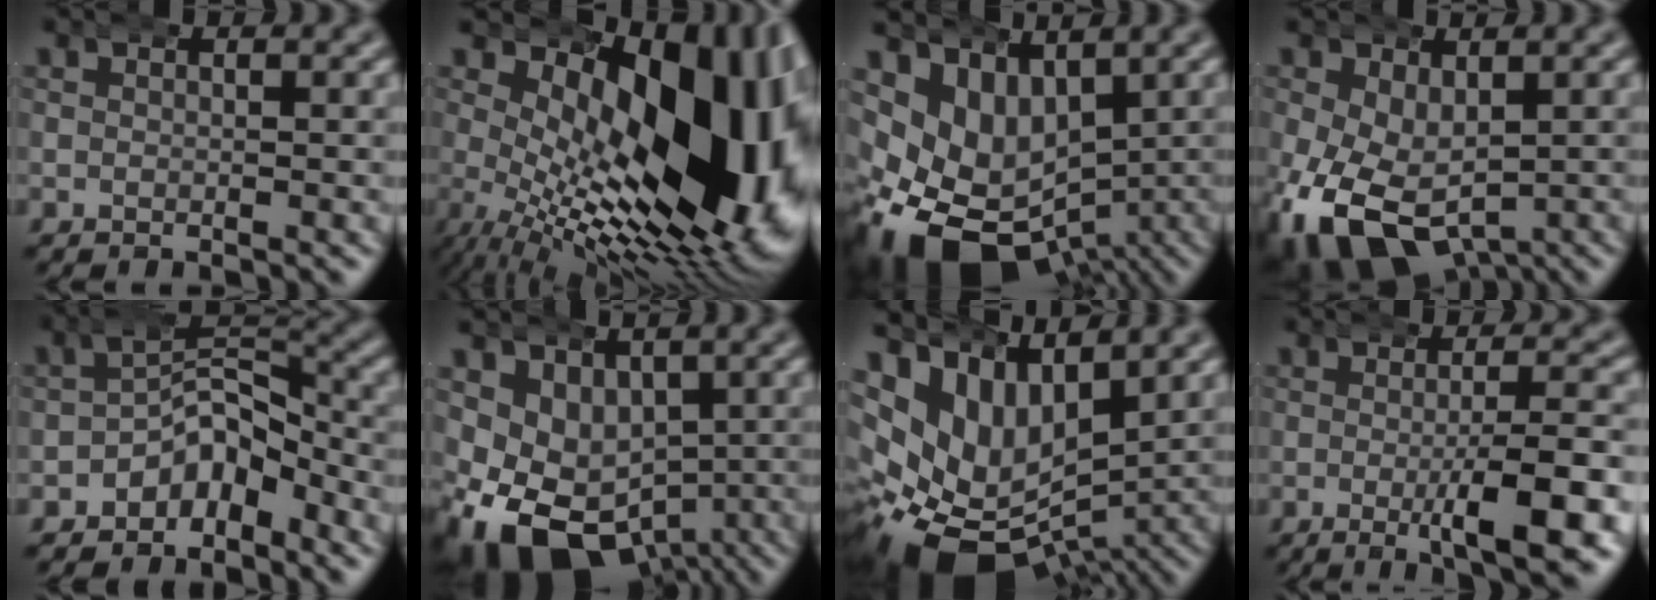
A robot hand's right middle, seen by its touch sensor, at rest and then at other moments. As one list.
[{"total": 21.2, "force": [1.5, 11.1, 18.0], "torque": [-0.240, -0.033, 0.049]}, {"total": 15.8, "force": [-4.7, 12.0, 9.0], "torque": [-0.197, -0.077, -0.052]}, {"total": 10.4, "force": [-3.9, 7.4, 6.3], "torque": [-0.144, -0.074, -0.034]}, {"total": 5.6, "force": [-2.1, 3.7, 3.7], "torque": [-0.032, 0.006, -0.044]}, {"total": 14.0, "force": [-4.3, 10.9, 7.6], "torque": [-0.171, -0.075, -0.048]}, {"total": 16.5, "force": [-2.3, 12.7, 10.3], "torque": [-0.219, -0.067, -0.016]}, {"total": 6.0, "force": [-1.2, 0.8, 5.9], "torque": [-0.075, 0.002, -0.018]}]